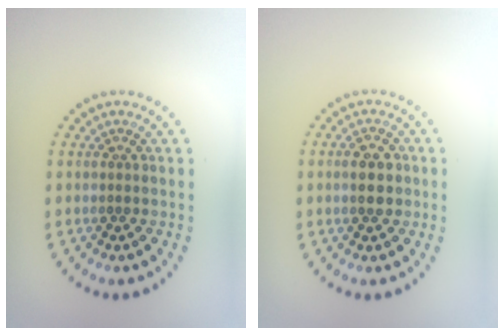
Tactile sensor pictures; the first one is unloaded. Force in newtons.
{"total": 2.6, "press": 2.6, "slide": 0.1}